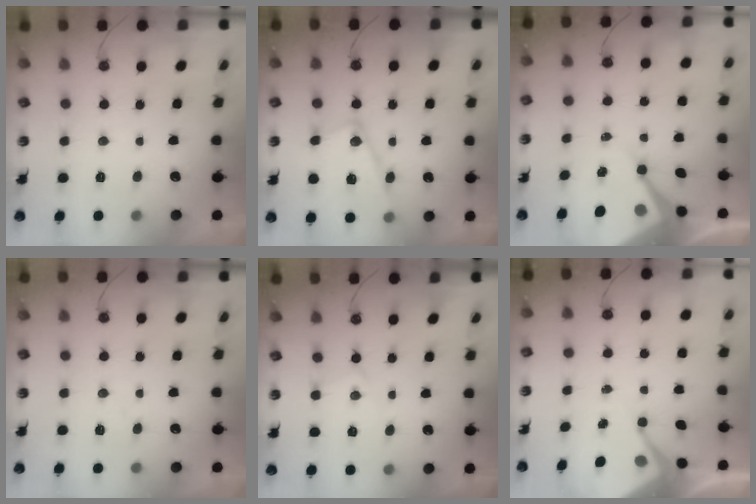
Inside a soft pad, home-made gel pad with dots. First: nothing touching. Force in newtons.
{"total": 15.7, "press": 15.6, "slide": 1.1}
{"total": 10.1, "press": 10.1, "slide": 0.8}
{"total": 3.6, "press": 3.5, "slide": 0.6}
{"total": 4.6, "press": 4.6, "slide": 0.3}
{"total": 5.2, "press": 5.2, "slide": 0.3}